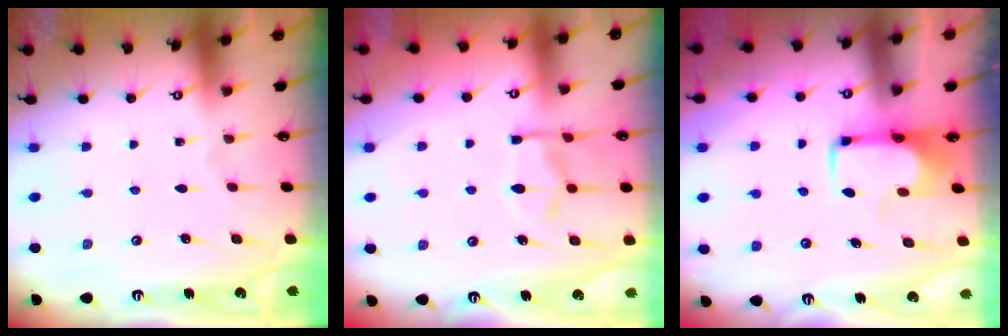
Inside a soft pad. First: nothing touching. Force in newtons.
{"total": 5.9, "press": 5.7, "slide": 1.8}
{"total": 2.0, "press": 1.9, "slide": 0.4}